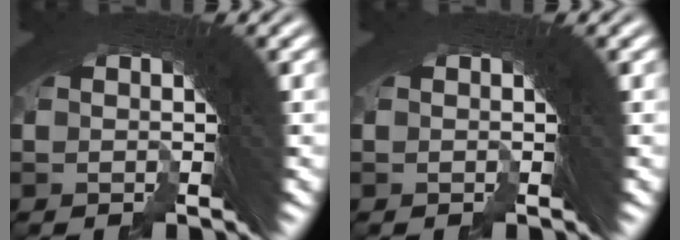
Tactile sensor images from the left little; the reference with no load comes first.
{"total": 0.0}